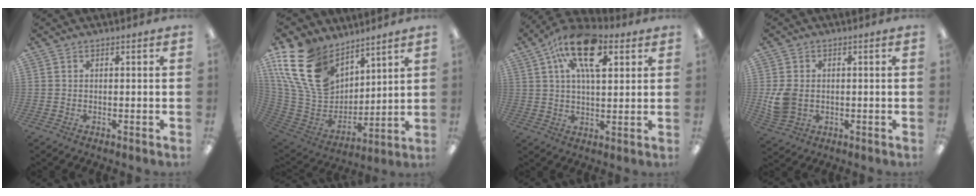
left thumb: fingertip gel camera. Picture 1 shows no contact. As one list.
[{"total": 20.9, "force": [11.7, 13.4, 10.9], "torque": [-0.252, -0.056, 0.221]}, {"total": 16.5, "force": [7.9, 8.2, 11.9], "torque": [-0.187, -0.018, 0.134]}, {"total": 6.7, "force": [-0.4, 5.5, 3.8], "torque": [-0.079, 0.008, -0.004]}]